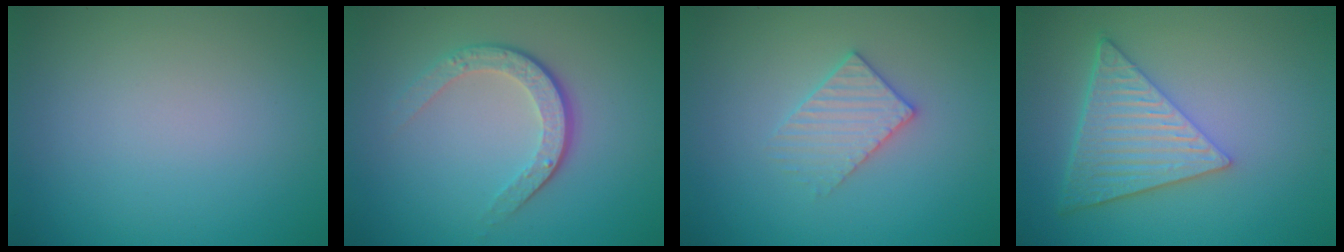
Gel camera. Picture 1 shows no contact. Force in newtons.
{"total": 3.7, "press": 2.6, "slide": 2.6}
{"total": 2.7, "press": 2.7, "slide": 0.5}
{"total": 6.9, "press": 4.9, "slide": 4.8}